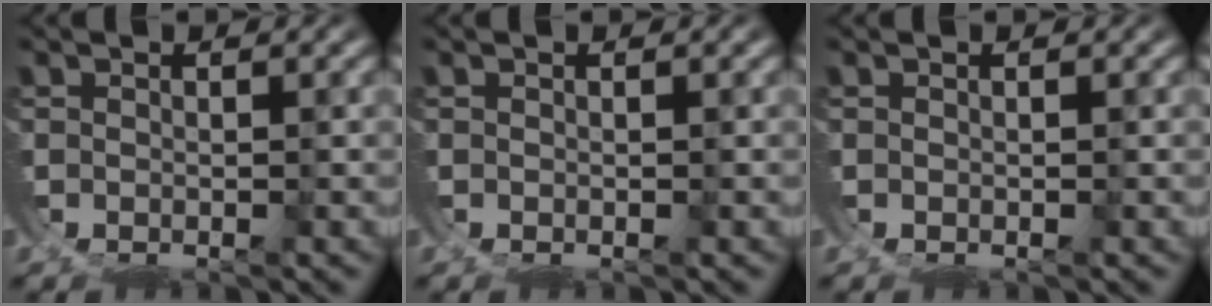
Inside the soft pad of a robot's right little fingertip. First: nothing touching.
{"total": 0.0}
{"total": 0.0}